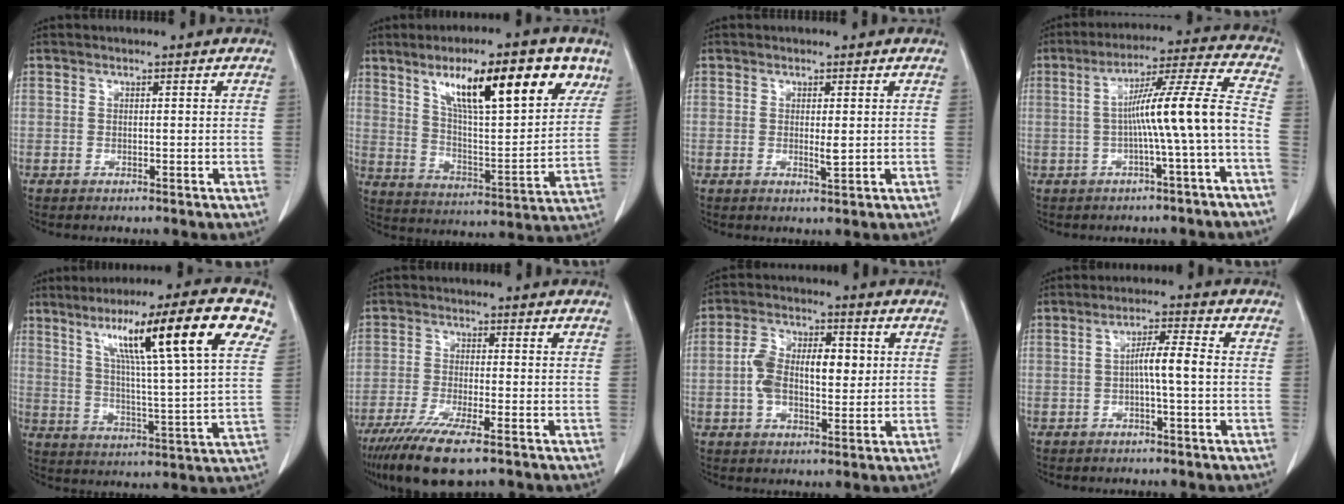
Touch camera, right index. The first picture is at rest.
{"total": 20.0, "force": [11.0, 4.3, 16.2], "torque": [-0.246, 0.015, 0.178]}
{"total": 1.6, "force": [0.1, 0.3, 1.5], "torque": [-0.028, -0.004, 0.003]}
{"total": 11.0, "force": [-2.2, -1.2, 10.8], "torque": [-0.173, 0.023, -0.034]}
{"total": 20.3, "force": [9.8, 0.3, 17.7], "torque": [-0.268, 0.027, 0.145]}
{"total": 9.9, "force": [-6.6, 1.1, 7.3], "torque": [-0.128, -0.026, -0.109]}
{"total": 9.9, "force": [0.8, 4.8, 8.7], "torque": [-0.165, 0.025, 0.015]}
{"total": 4.7, "force": [-0.5, 0.1, 4.6], "torque": [-0.080, 0.011, -0.008]}